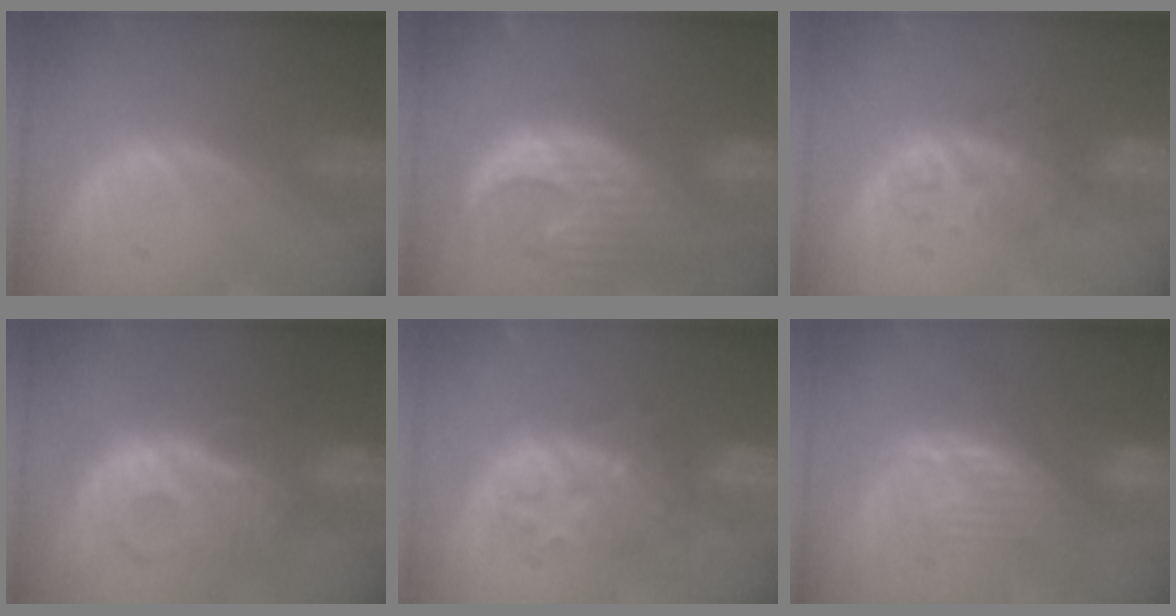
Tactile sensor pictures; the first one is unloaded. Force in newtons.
{"total": 12.9, "press": 11.2, "slide": 6.4}
{"total": 4.6, "press": 4.5, "slide": 1.1}
{"total": 9.4, "press": 9.4, "slide": 0.8}
{"total": 8.4, "press": 8.1, "slide": 2.2}
{"total": 8.2, "press": 8.0, "slide": 2.0}